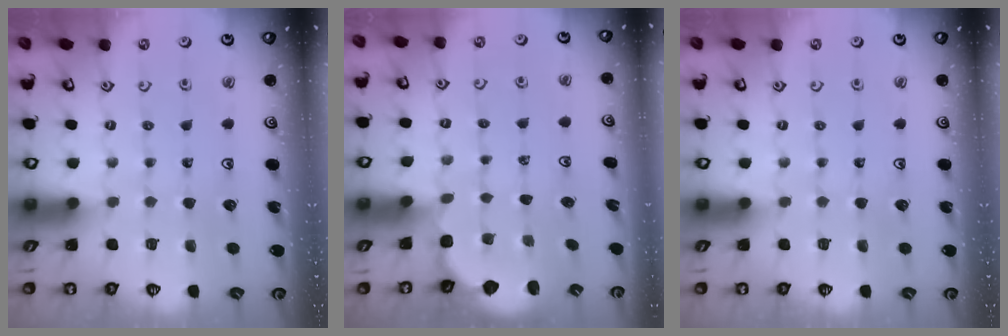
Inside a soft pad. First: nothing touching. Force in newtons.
{"total": 2.1, "press": 1.4, "slide": 1.5}
{"total": 0.0}